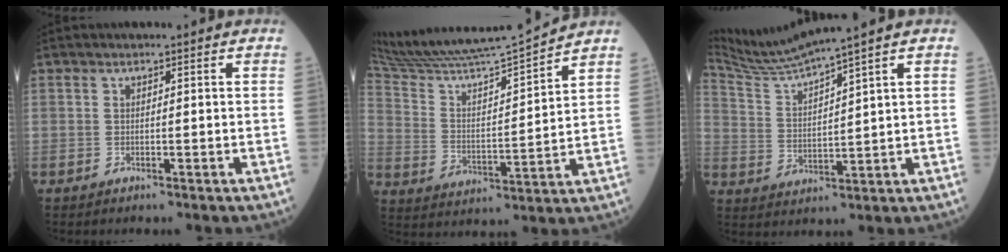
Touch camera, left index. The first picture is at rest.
{"total": 16.7, "force": [15.7, -1.6, 5.6], "torque": [-0.112, -0.022, 0.271]}
{"total": 8.0, "force": [7.2, -2.5, 2.5], "torque": [-0.065, -0.005, 0.151]}